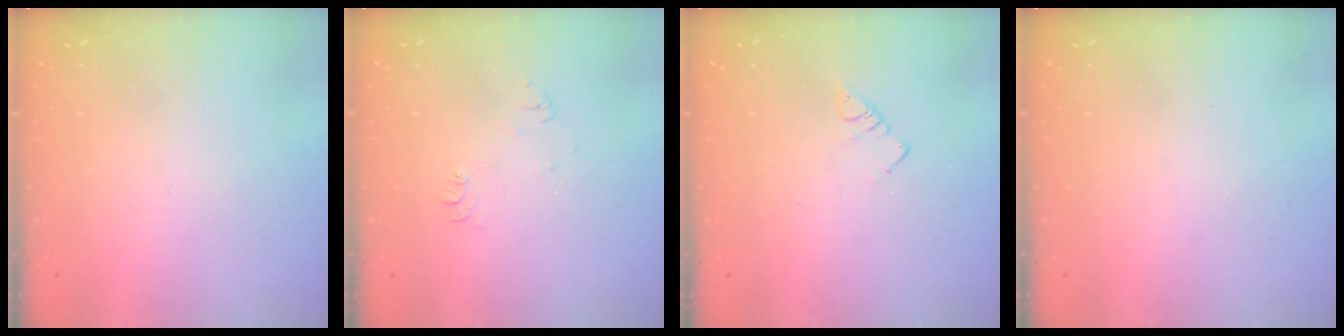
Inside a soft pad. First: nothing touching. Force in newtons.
{"total": 6.1, "press": 6.0, "slide": 0.7}
{"total": 2.8, "press": 2.8, "slide": 0.3}
{"total": 0.0}